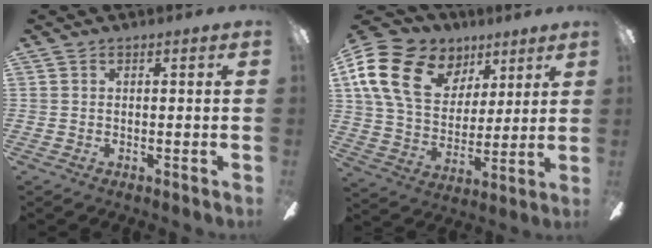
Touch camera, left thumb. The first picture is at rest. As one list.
[{"total": 21.2, "force": [9.5, 14.8, 11.7], "torque": [-0.234, -0.027, 0.175]}]